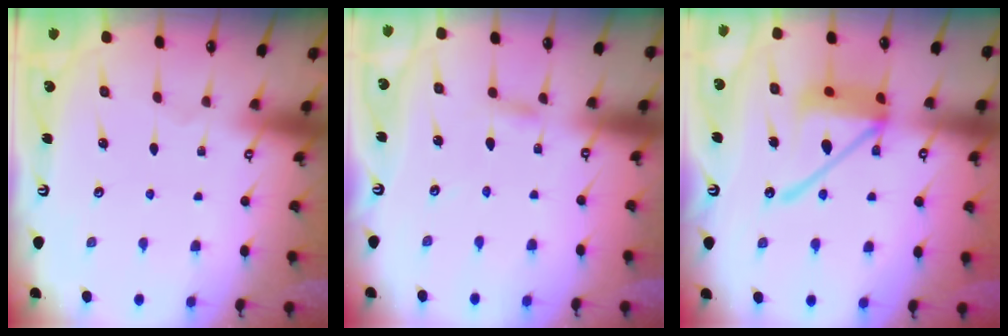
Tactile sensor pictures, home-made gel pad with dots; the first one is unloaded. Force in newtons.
{"total": 2.4, "press": 2.4, "slide": 0.2}
{"total": 16.0, "press": 15.9, "slide": 1.8}